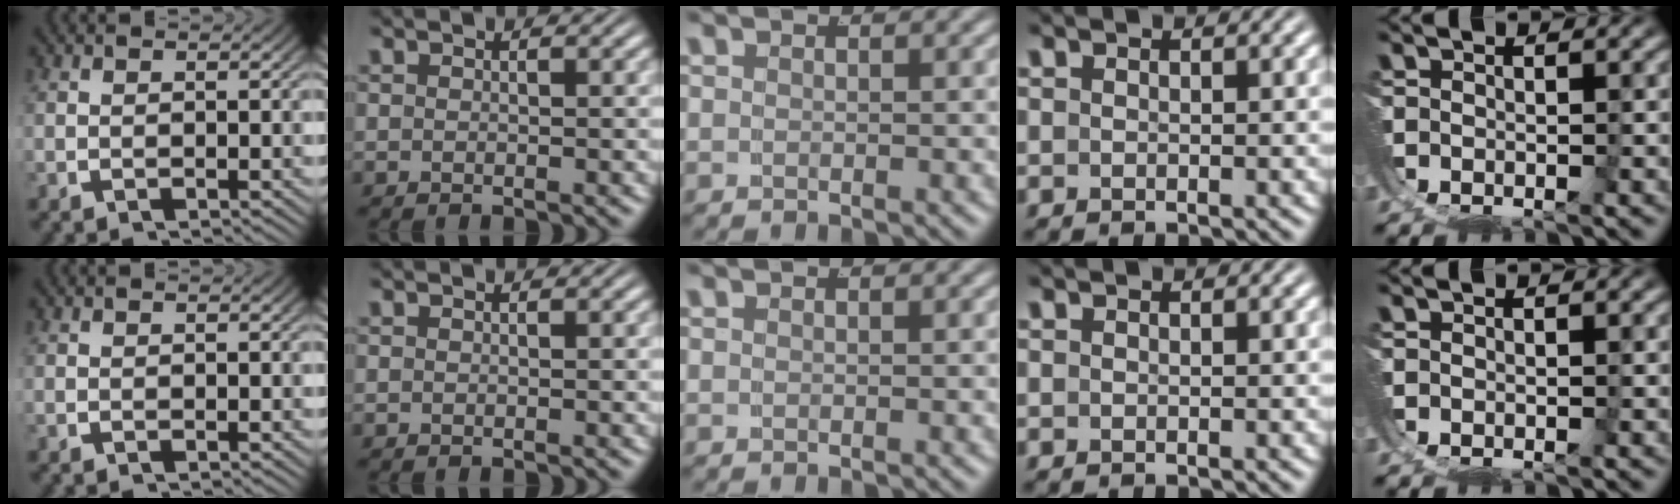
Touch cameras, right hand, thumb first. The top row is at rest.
{}